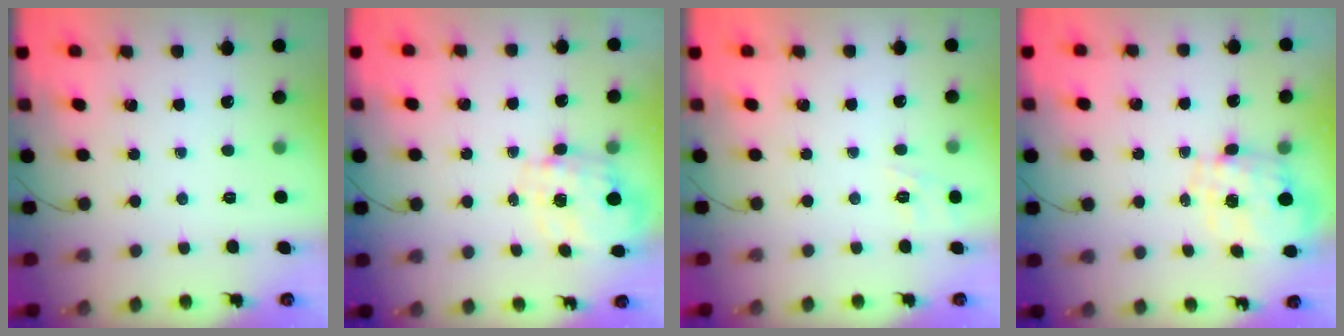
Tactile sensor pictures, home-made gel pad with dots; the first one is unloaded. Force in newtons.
{"total": 2.7, "press": 2.5, "slide": 1.0}
{"total": 9.3, "press": 9.1, "slide": 1.8}
{"total": 1.3, "press": 1.2, "slide": 0.5}